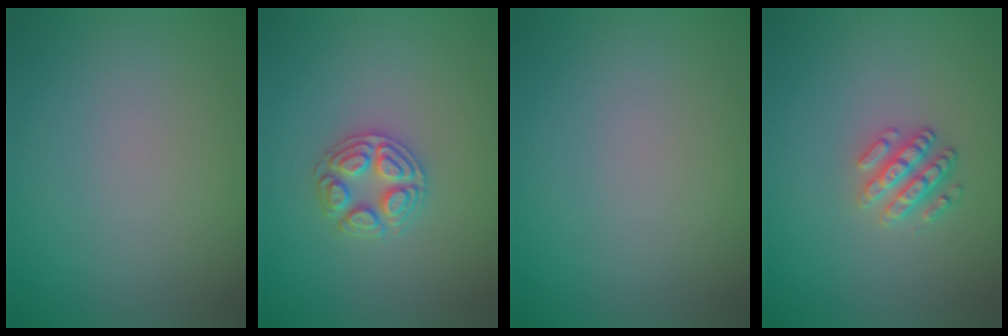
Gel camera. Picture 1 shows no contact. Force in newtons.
{"total": 2.9, "press": 2.8, "slide": 0.4}
{"total": 0.0}
{"total": 2.5, "press": 2.4, "slide": 0.7}